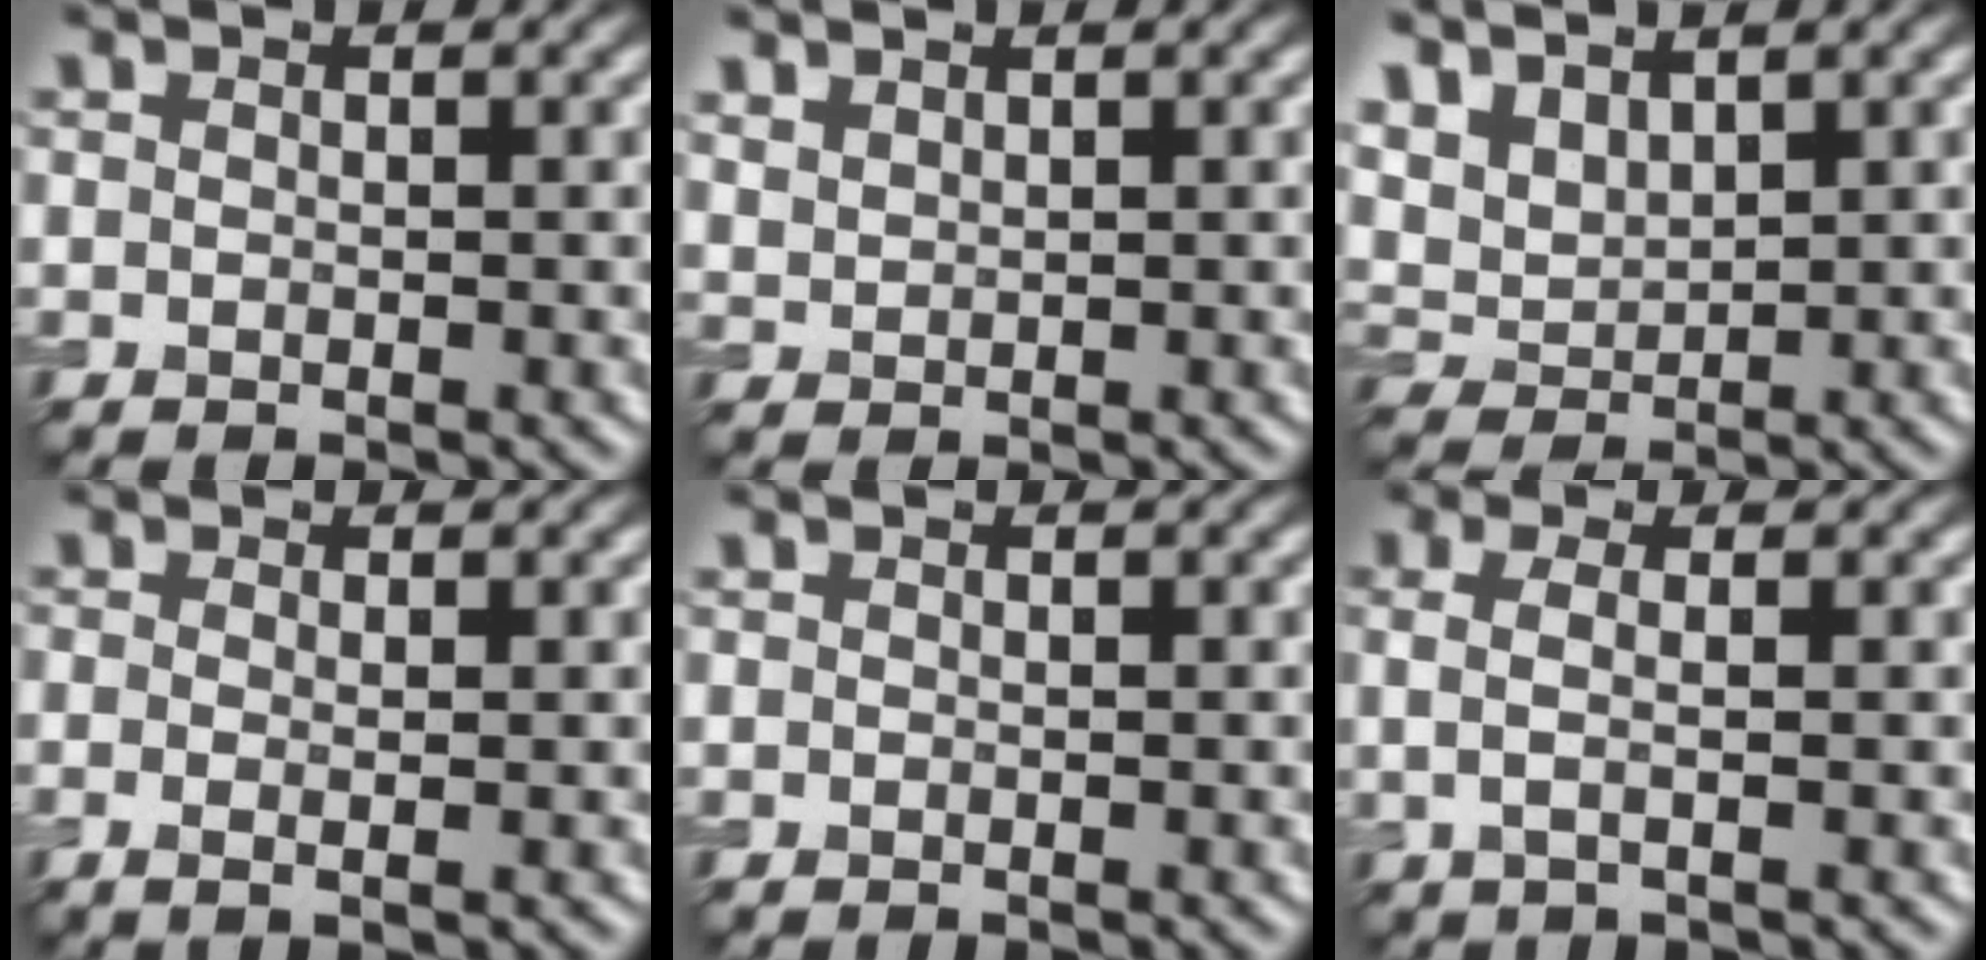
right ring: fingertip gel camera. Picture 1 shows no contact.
{"total": 1.4, "force": [1.3, 0.5, 0.4], "torque": [-0.012, 0.003, 0.033]}
{"total": 4.3, "force": [3.3, 1.8, 2.0], "torque": [-0.054, 0.007, 0.060]}
{"total": 1.4, "force": [-0.2, 0.3, 1.4], "torque": [-0.029, -0.006, -0.005]}
{"total": 0.0}
{"total": 2.3, "force": [0.2, 0.7, 2.1], "torque": [-0.044, 0.003, 0.002]}